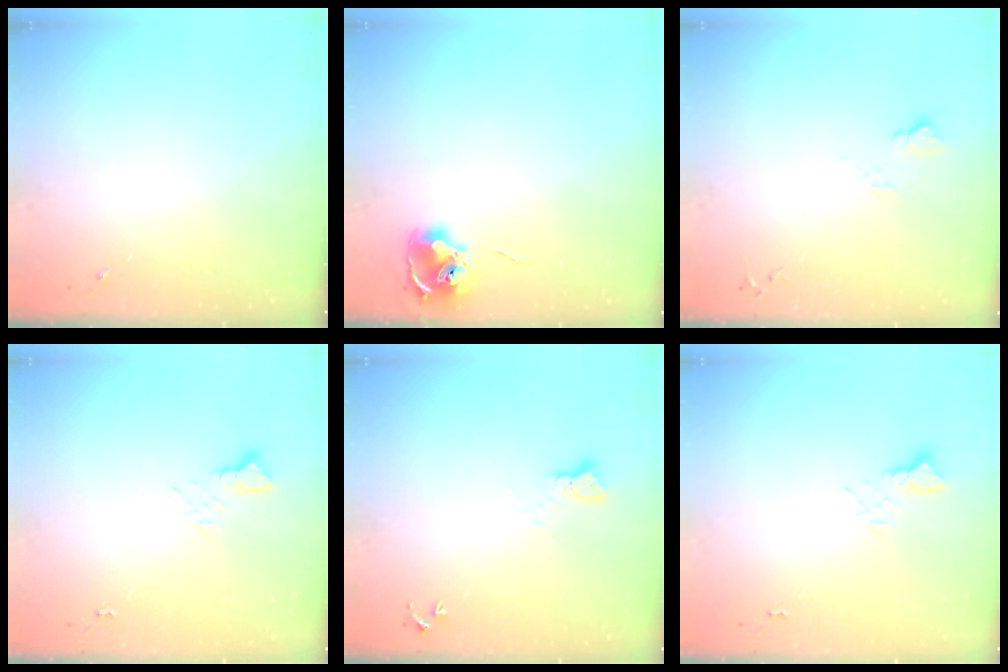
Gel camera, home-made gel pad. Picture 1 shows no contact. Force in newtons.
{"total": 8.4, "press": 8.4, "slide": 0.4}
{"total": 5.0, "press": 5.0, "slide": 0.6}
{"total": 2.7, "press": 2.7, "slide": 0.2}
{"total": 2.3, "press": 2.3, "slide": 0.2}
{"total": 2.7, "press": 2.7, "slide": 0.2}